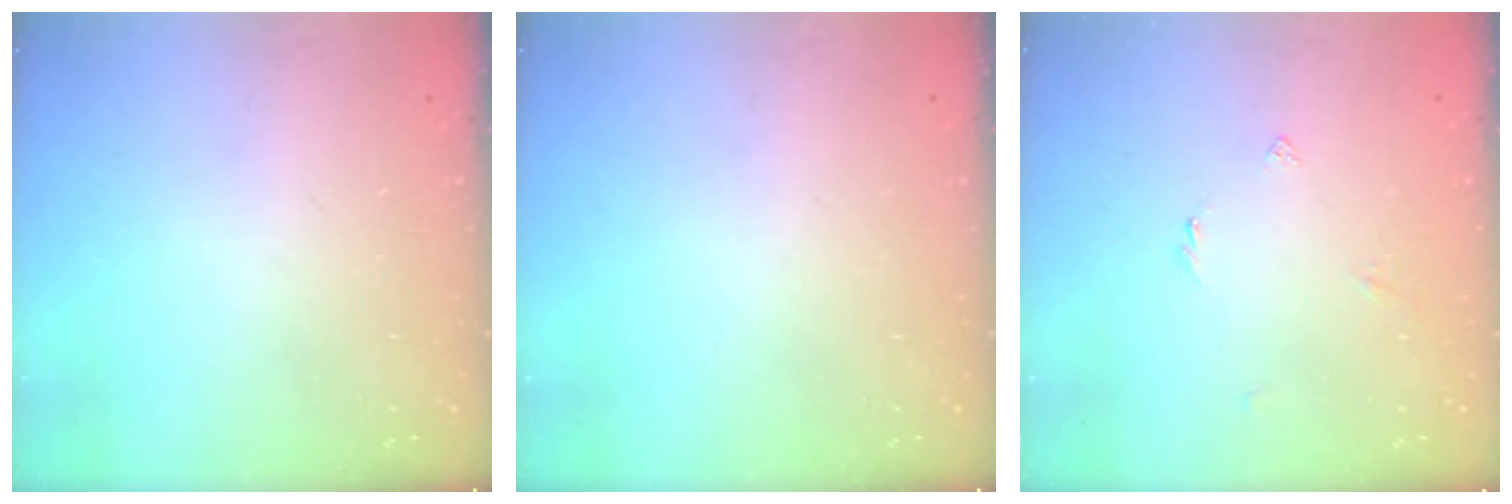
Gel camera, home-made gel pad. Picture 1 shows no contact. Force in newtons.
{"total": 0.0}
{"total": 2.5, "press": 2.4, "slide": 0.5}